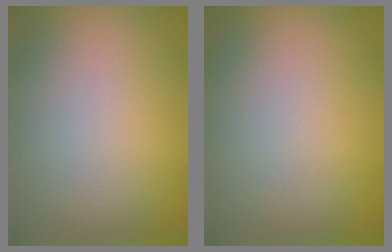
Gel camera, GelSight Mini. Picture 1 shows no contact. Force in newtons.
{"total": 0.0}